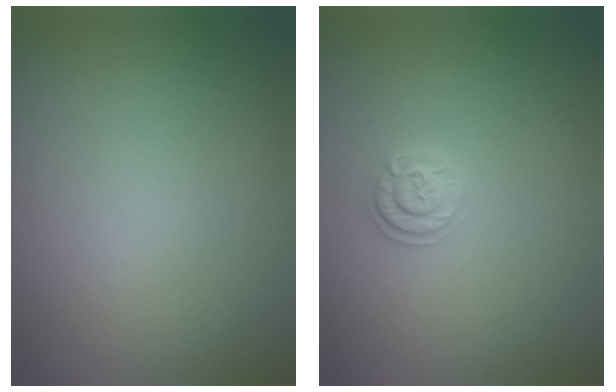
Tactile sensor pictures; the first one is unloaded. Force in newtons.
{"total": 1.7, "press": 1.7, "slide": 0.3}